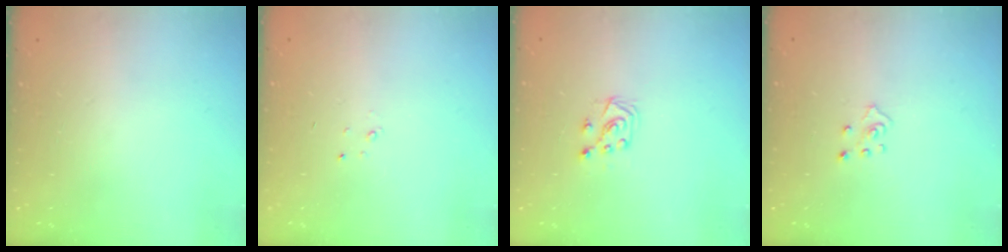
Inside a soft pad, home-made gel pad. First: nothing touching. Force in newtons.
{"total": 1.5, "press": 1.5, "slide": 0.2}
{"total": 7.3, "press": 7.2, "slide": 0.5}
{"total": 2.7, "press": 2.7, "slide": 0.2}